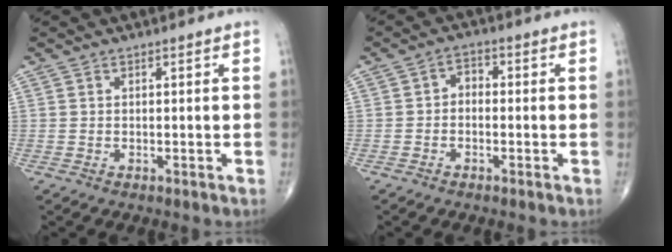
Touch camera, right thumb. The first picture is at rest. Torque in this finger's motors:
{"motor_torque": [-0.28, 0.21, 0.03, -0.07, 0.03]}